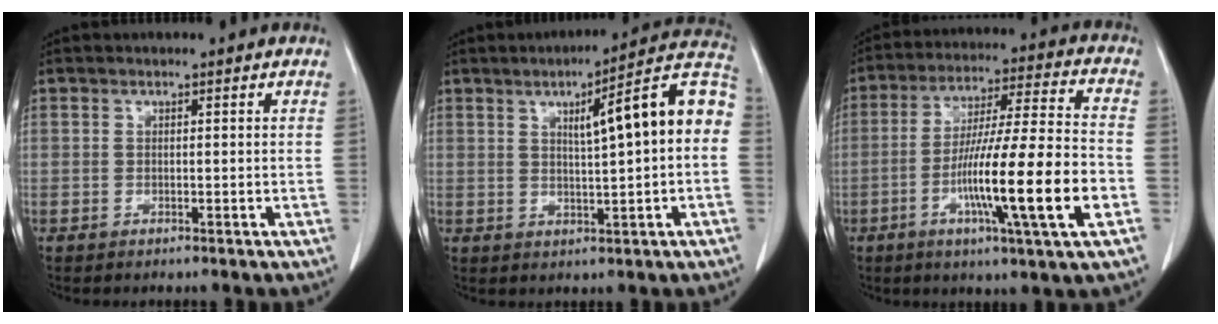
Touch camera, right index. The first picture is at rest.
{"total": 13.0, "force": [1.9, 1.1, 12.8], "torque": [-0.173, 0.032, 0.021]}
{"total": 17.7, "force": [-5.4, -0.1, 16.9], "torque": [-0.290, -0.009, -0.091]}